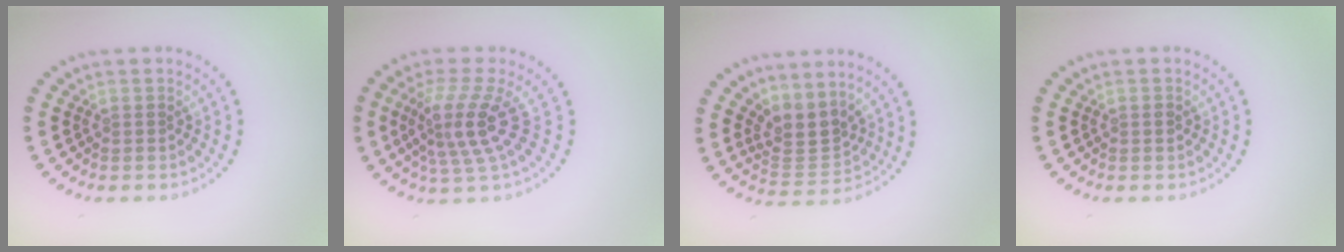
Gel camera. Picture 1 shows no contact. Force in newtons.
{"total": 4.3, "press": 3.1, "slide": 3.0}
{"total": 3.2, "press": 2.4, "slide": 2.2}
{"total": 0.6, "press": 0.6, "slide": 0.1}